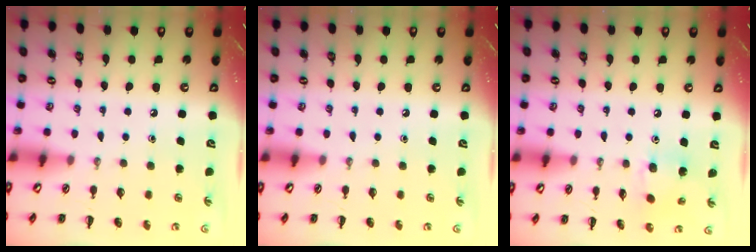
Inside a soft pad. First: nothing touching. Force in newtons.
{"total": 0.0}
{"total": 6.3, "press": 6.3, "slide": 0.7}